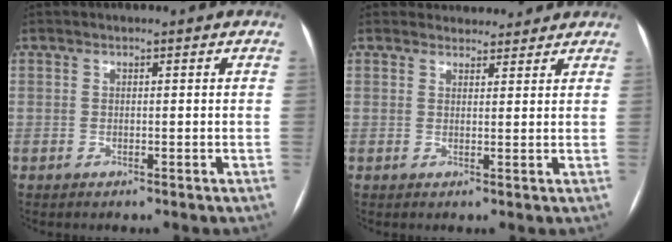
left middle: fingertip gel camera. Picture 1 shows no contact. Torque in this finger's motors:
{"motor_torque": [0.08, -0.21, -0.04, -0.03]}